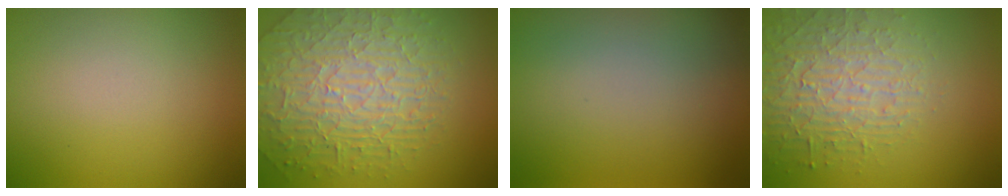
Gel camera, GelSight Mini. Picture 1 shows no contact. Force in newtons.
{"total": 6.1, "press": 5.3, "slide": 3.1}
{"total": 0.0}
{"total": 4.0, "press": 3.9, "slide": 0.7}